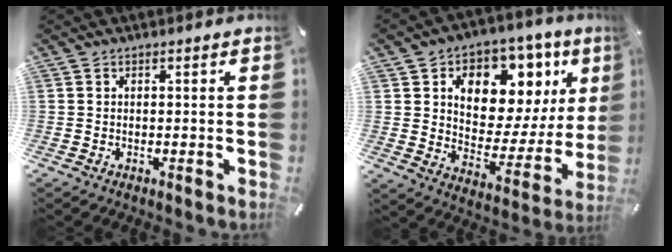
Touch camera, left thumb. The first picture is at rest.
{"total": 13.1, "force": [6.5, 9.0, 7.0], "torque": [-0.093, -0.057, 0.113]}